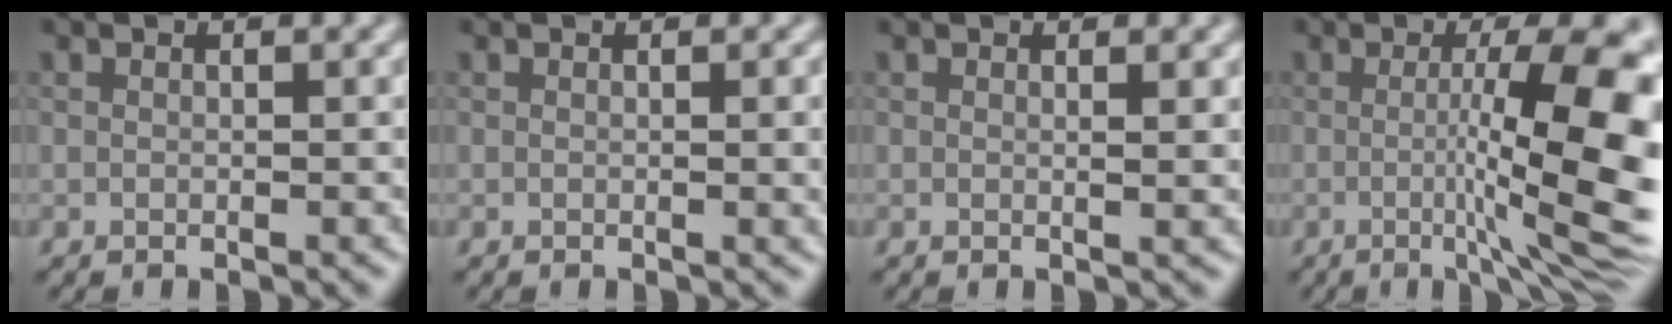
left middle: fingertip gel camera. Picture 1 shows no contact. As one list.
[{"total": 1.4, "force": [0.1, 0.3, 1.4], "torque": [-0.014, 0.000, -0.001]}, {"total": 1.3, "force": [0.5, 0.4, 1.1], "torque": [-0.010, 0.000, 0.003]}, {"total": 12.9, "force": [-0.5, 3.3, 12.5], "torque": [-0.158, -0.007, -0.007]}]